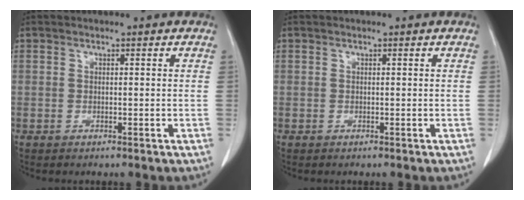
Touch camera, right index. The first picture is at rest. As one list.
[{"total": 0.0}]